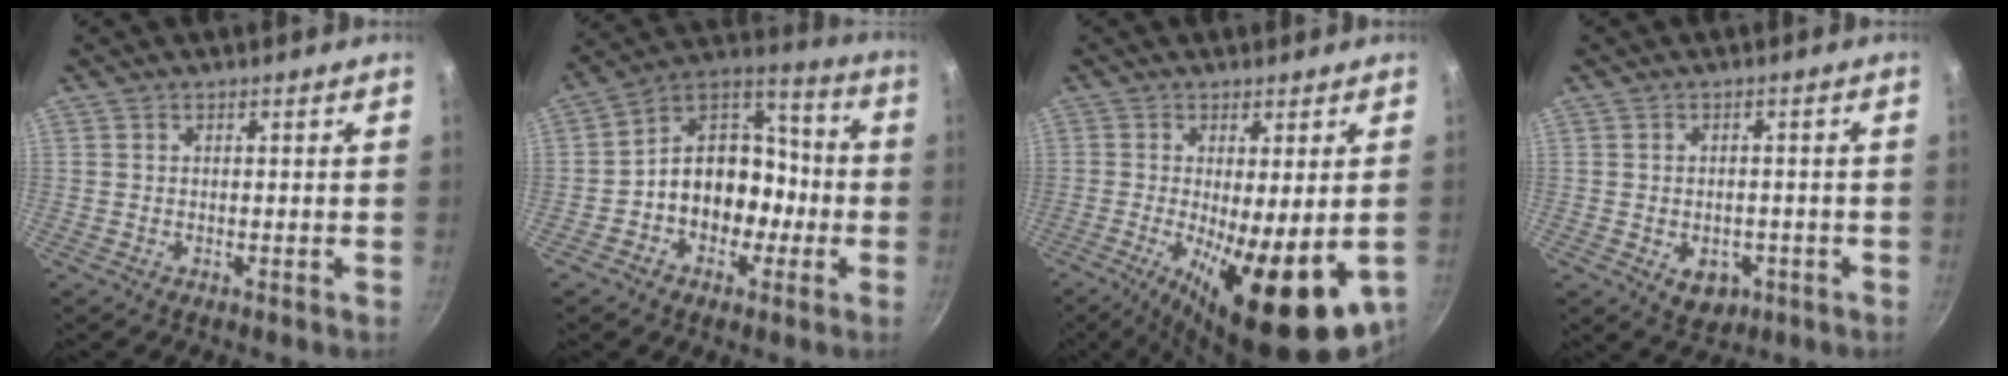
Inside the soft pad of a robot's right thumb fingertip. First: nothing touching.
{"total": 14.8, "force": [-3.4, 11.6, 8.4], "torque": [-0.070, 0.065, -0.068]}
{"total": 17.8, "force": [-4.1, 5.6, 16.4], "torque": [-0.247, -0.019, -0.047]}
{"total": 5.7, "force": [-2.0, 4.2, 3.4], "torque": [-0.028, 0.009, -0.015]}